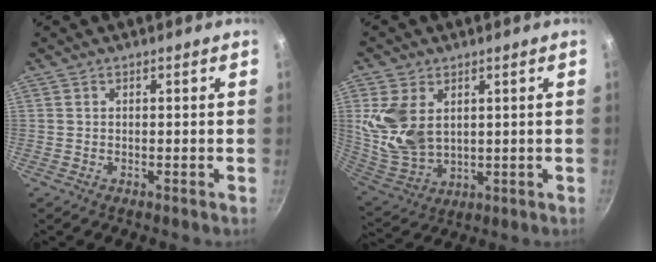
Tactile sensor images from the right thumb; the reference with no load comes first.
{"total": 12.2, "force": [3.2, 8.3, 8.4], "torque": [-0.159, -0.026, 0.079]}